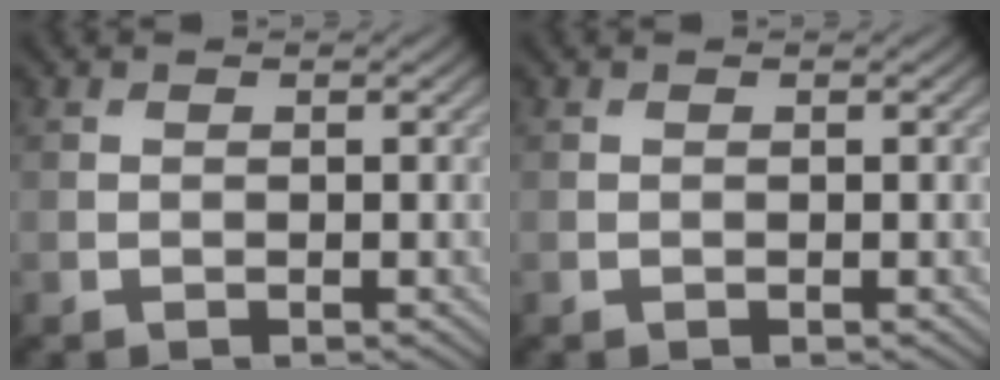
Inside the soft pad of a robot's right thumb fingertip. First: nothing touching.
{"total": 0.0}